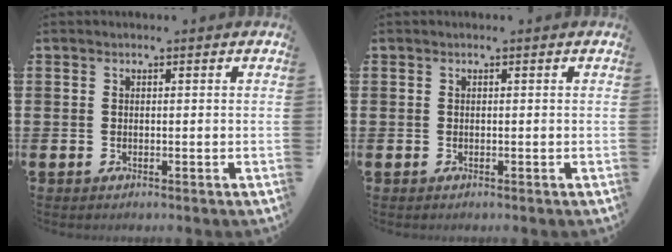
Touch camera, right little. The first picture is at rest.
{"total": 0.0}